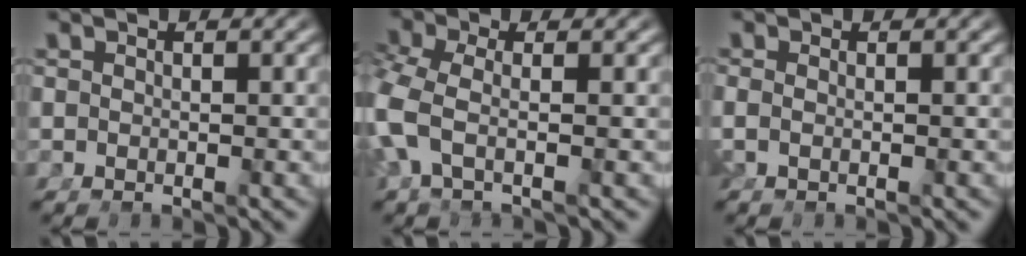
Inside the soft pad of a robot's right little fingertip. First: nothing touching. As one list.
[{"total": 4.2, "force": [-0.4, 2.4, 3.4], "torque": [-0.104, -0.020, 0.001]}, {"total": 1.4, "force": [-0.7, 0.1, 1.2], "torque": [-0.033, -0.016, 0.000]}]